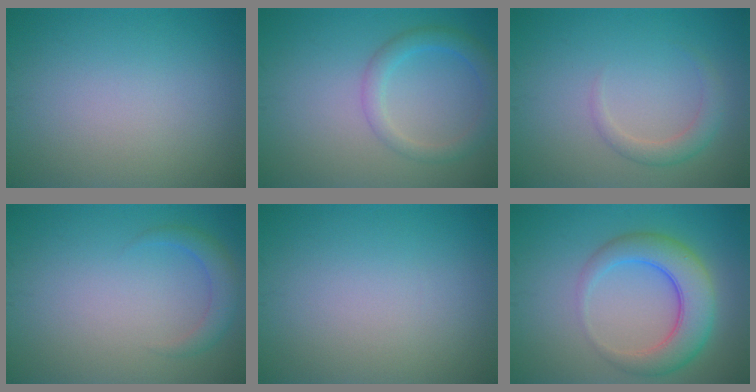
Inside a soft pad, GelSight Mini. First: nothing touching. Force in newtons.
{"total": 2.8, "press": 2.8, "slide": 0.2}
{"total": 1.9, "press": 1.9, "slide": 0.2}
{"total": 2.1, "press": 2.1, "slide": 0.2}
{"total": 0.0}
{"total": 5.9, "press": 5.9, "slide": 0.2}